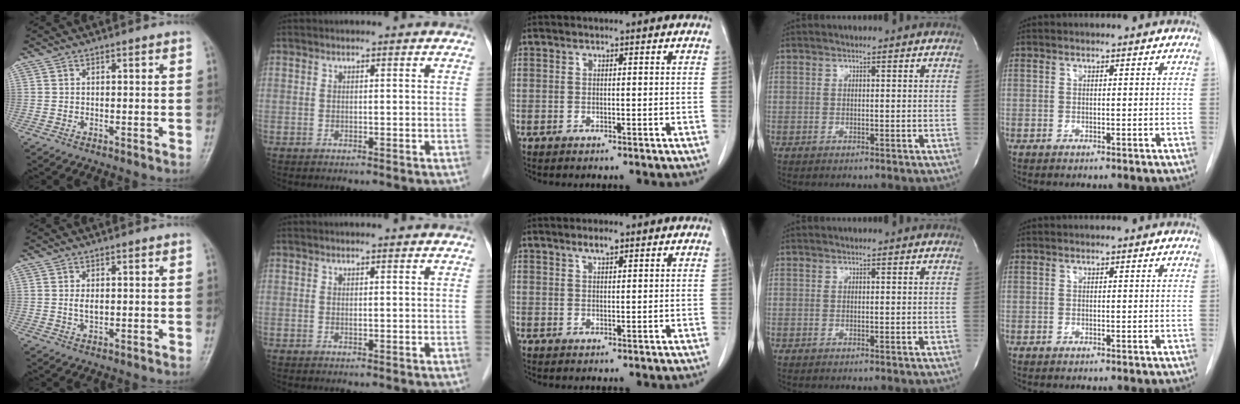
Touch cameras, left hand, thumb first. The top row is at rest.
{"thumb": {"total": 2.1, "force": [0.4, 1.0, 1.8], "torque": [-0.030, -0.003, 0.009]}, "index": {"total": 0.6, "force": [0.5, 0.0, 0.4], "torque": [-0.009, 0.002, 0.008]}, "middle": {"total": 2.2, "force": [1.5, 0.5, 1.6], "torque": [-0.033, 0.002, 0.027]}}